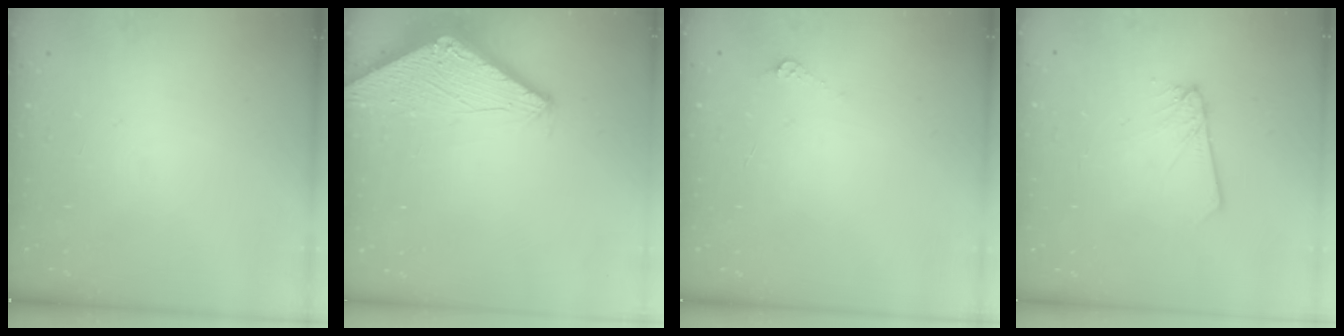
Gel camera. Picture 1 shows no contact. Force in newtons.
{"total": 2.8, "press": 2.8, "slide": 0.2}
{"total": 4.8, "press": 4.8, "slide": 0.6}
{"total": 3.1, "press": 3.0, "slide": 0.3}